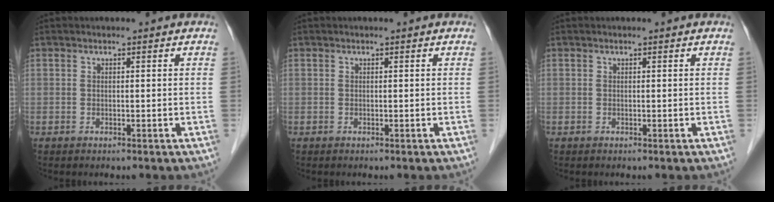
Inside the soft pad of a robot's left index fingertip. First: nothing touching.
{"total": 0.0}
{"total": 0.0}